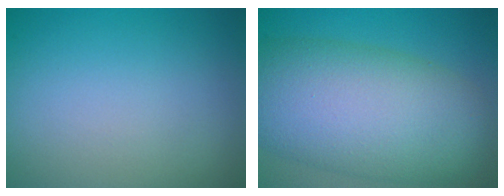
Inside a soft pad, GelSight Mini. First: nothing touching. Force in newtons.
{"total": 11.5, "press": 11.5, "slide": 0.3}